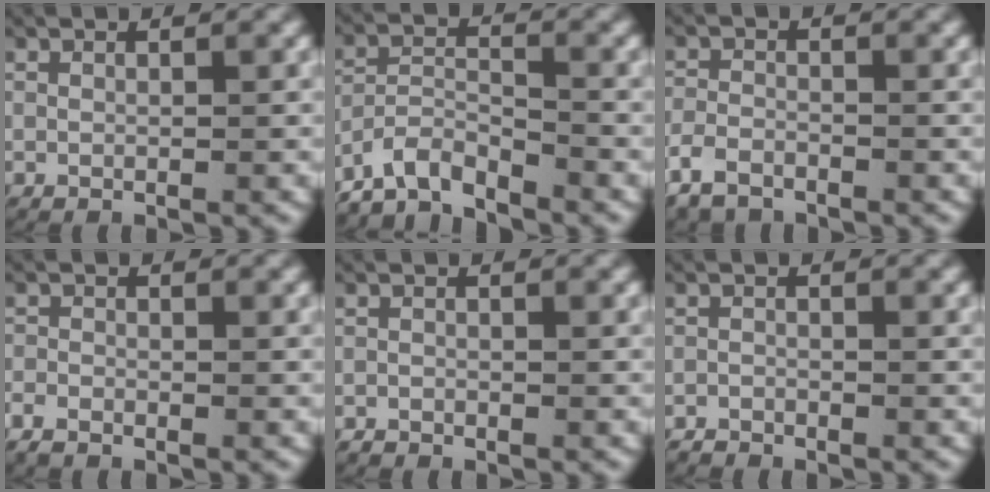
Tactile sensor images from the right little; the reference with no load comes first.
{"total": 7.8, "force": [-6.3, 4.1, 2.1], "torque": [-0.050, -0.018, -0.111]}
{"total": 3.3, "force": [-2.5, 1.9, 1.0], "torque": [-0.034, -0.009, -0.042]}
{"total": 2.1, "force": [-1.6, 1.2, 0.5], "torque": [-0.021, -0.009, -0.028]}
{"total": 0.9, "force": [-0.9, 0.3, 0.0], "torque": [-0.007, -0.010, -0.014]}
{"total": 1.5, "force": [-1.4, 0.6, 0.0], "torque": [-0.009, -0.014, -0.024]}